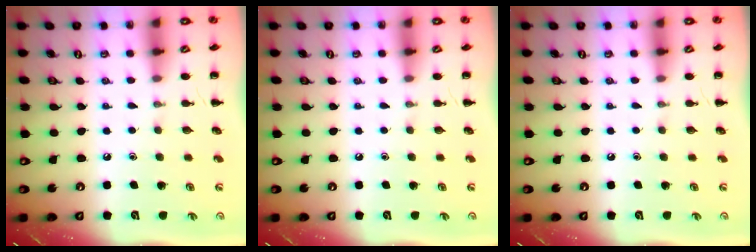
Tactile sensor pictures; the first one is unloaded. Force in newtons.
{"total": 0.0}
{"total": 0.0}